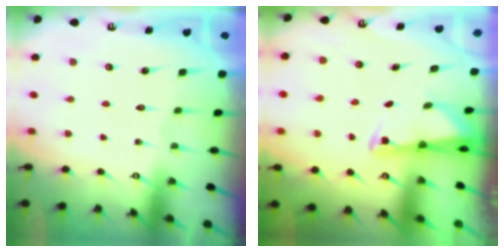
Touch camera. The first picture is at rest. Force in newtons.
{"total": 2.0, "press": 2.0, "slide": 0.3}